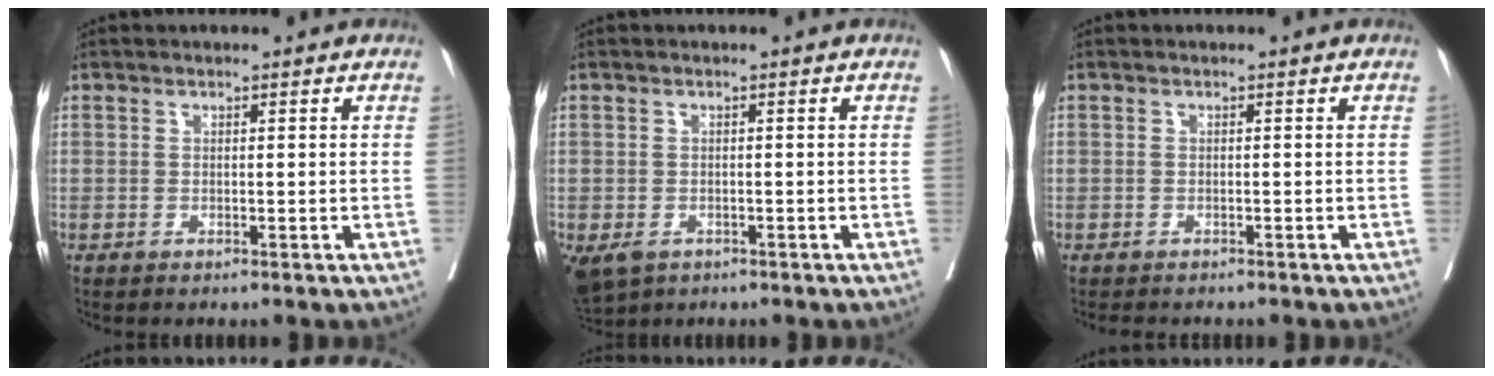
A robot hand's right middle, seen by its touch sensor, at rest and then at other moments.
{"total": 6.4, "force": [-3.6, 4.4, 2.9], "torque": [-0.063, -0.010, -0.053]}
{"total": 3.3, "force": [-2.9, 1.3, 1.1], "torque": [-0.016, -0.006, -0.039]}